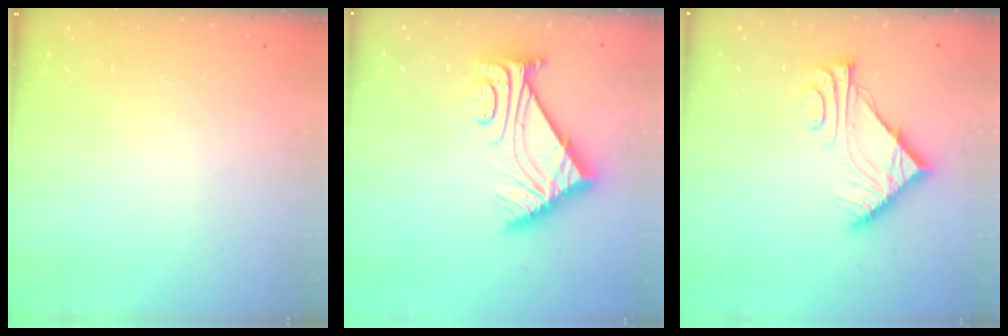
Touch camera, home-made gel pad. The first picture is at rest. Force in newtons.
{"total": 10.5, "press": 10.5, "slide": 0.8}
{"total": 8.7, "press": 8.7, "slide": 0.1}